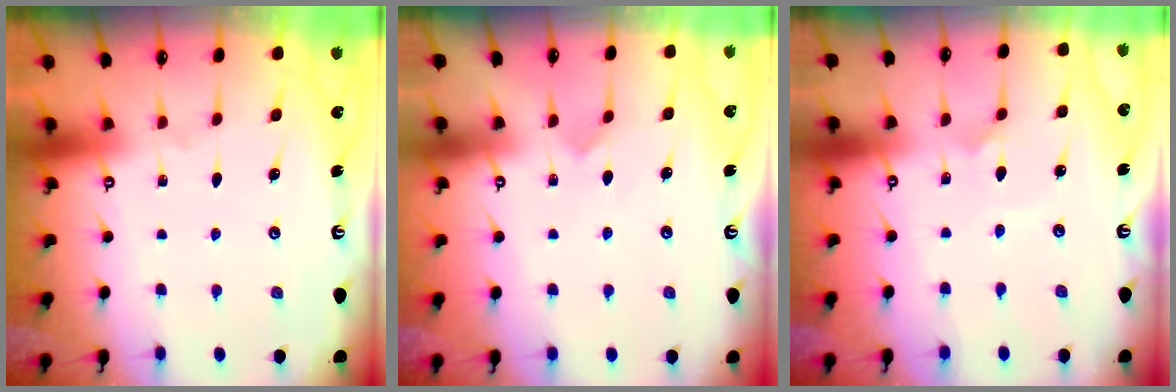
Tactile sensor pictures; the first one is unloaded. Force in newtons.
{"total": 3.6, "press": 3.5, "slide": 0.3}
{"total": 2.1, "press": 2.1, "slide": 0.1}